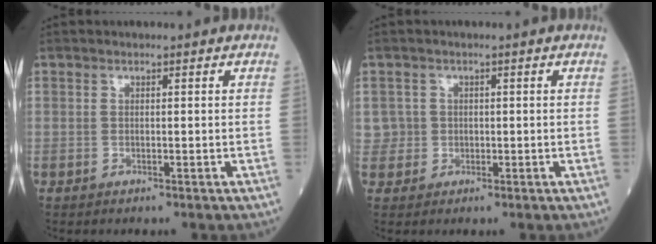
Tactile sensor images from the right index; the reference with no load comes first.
{"total": 2.4, "force": [0.2, 2.3, -0.3], "torque": [0.019, 0.006, 0.000]}